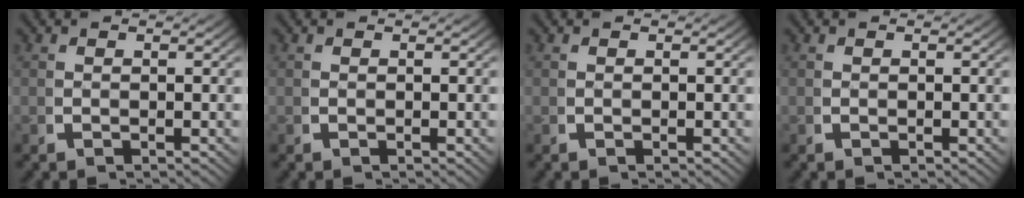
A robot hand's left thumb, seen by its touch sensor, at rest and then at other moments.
{"total": 0.0}
{"total": 0.0}
{"total": 0.0}